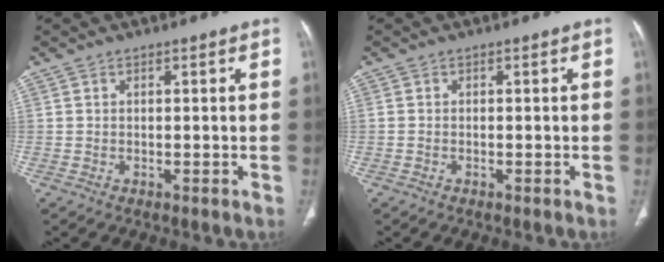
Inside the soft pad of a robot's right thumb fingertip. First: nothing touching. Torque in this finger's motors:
{"motor_torque": [-0.36, -0.54, -0.20, 0.06, -0.02]}